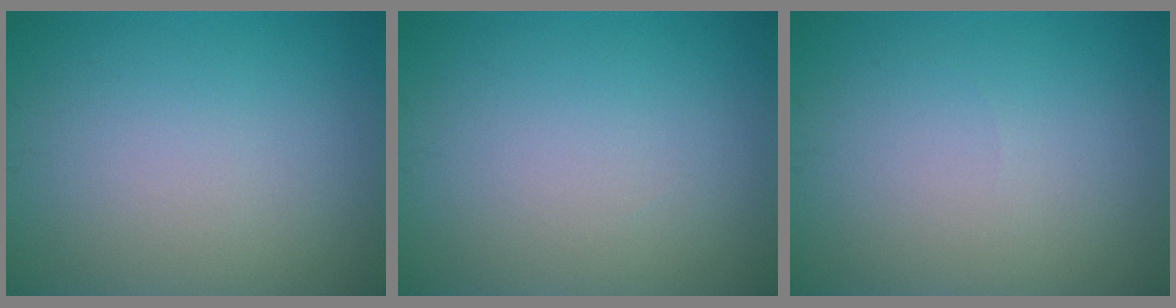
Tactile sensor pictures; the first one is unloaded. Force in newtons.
{"total": 0.0}
{"total": 0.0}